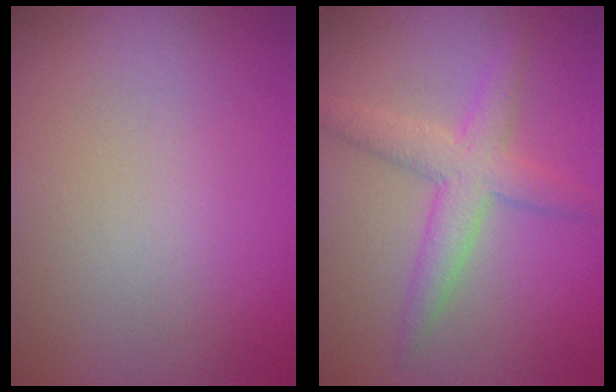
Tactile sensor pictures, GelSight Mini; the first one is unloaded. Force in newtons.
{"total": 3.9, "press": 3.9, "slide": 0.1}